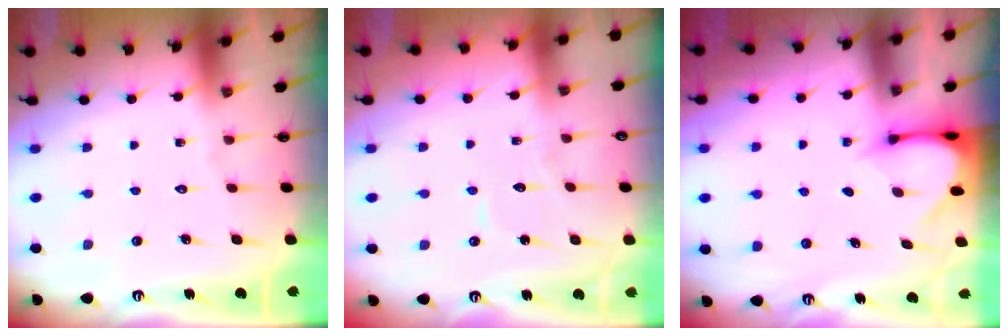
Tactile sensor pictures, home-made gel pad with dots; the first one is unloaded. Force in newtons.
{"total": 4.1, "press": 4.0, "slide": 0.6}
{"total": 3.0, "press": 3.0, "slide": 0.3}